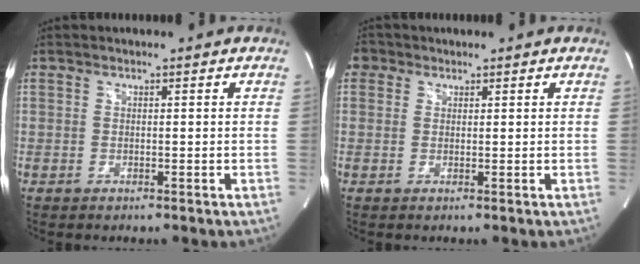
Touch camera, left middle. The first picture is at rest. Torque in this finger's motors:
{"motor_torque": [0.62, -0.39, 0.36, 0.03]}